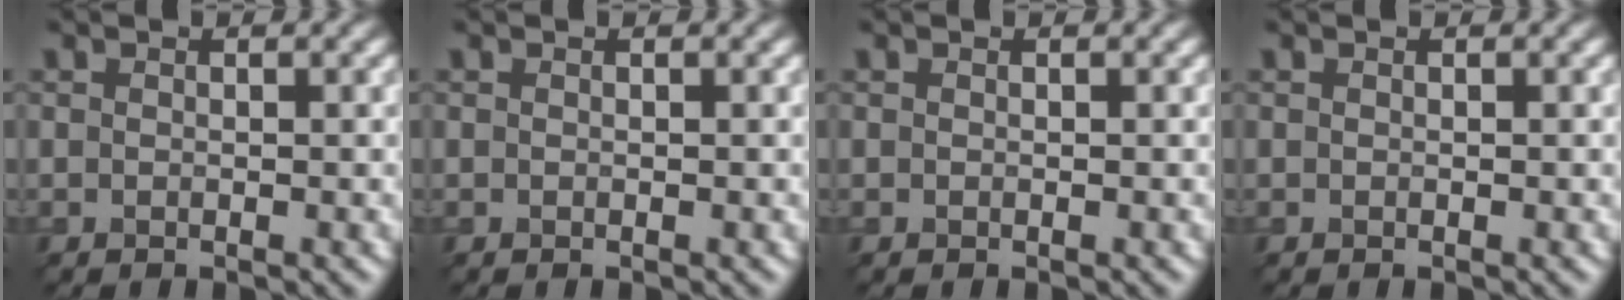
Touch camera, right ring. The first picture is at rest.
{"total": 0.0}
{"total": 0.0}
{"total": 0.0}